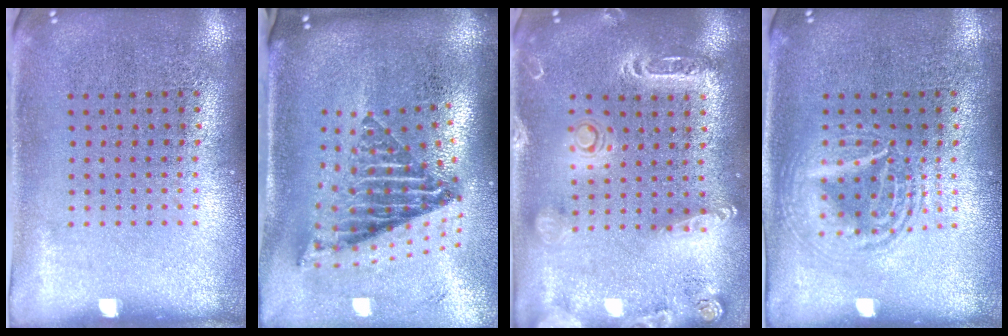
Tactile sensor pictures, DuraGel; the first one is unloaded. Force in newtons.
{"total": 2.7, "press": 1.7, "slide": 2.1}
{"total": 2.0, "press": 1.9, "slide": 0.5}
{"total": 2.9, "press": 2.9, "slide": 0.4}